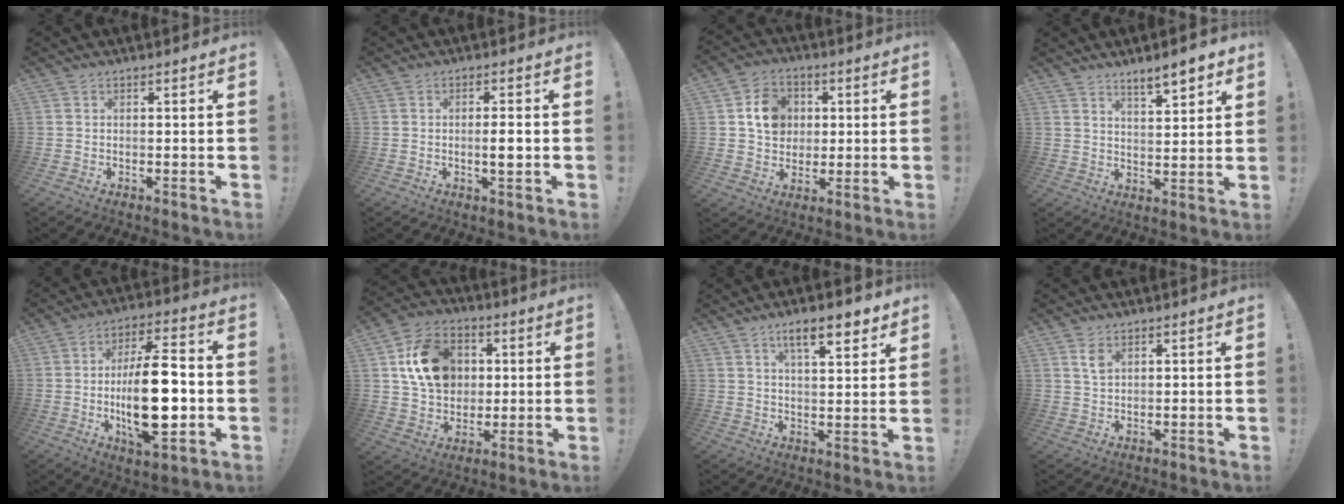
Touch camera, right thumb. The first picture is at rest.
{"total": 3.4, "force": [-0.6, 0.3, 3.3], "torque": [-0.048, -0.005, -0.014]}
{"total": 10.9, "force": [2.4, 9.5, 4.8], "torque": [-0.053, 0.000, 0.049]}
{"total": 7.4, "force": [5.8, 1.5, 4.4], "torque": [-0.057, -0.038, 0.096]}
{"total": 21.7, "force": [-2.4, 8.4, 19.9], "torque": [-0.351, 0.001, -0.040]}
{"total": 17.6, "force": [3.8, 14.1, 9.9], "torque": [-0.138, -0.004, 0.081]}
{"total": 9.7, "force": [5.9, 2.6, 7.2], "torque": [-0.098, -0.028, 0.096]}
{"total": 3.4, "force": [1.8, 1.7, 2.3], "torque": [-0.026, -0.009, 0.029]}